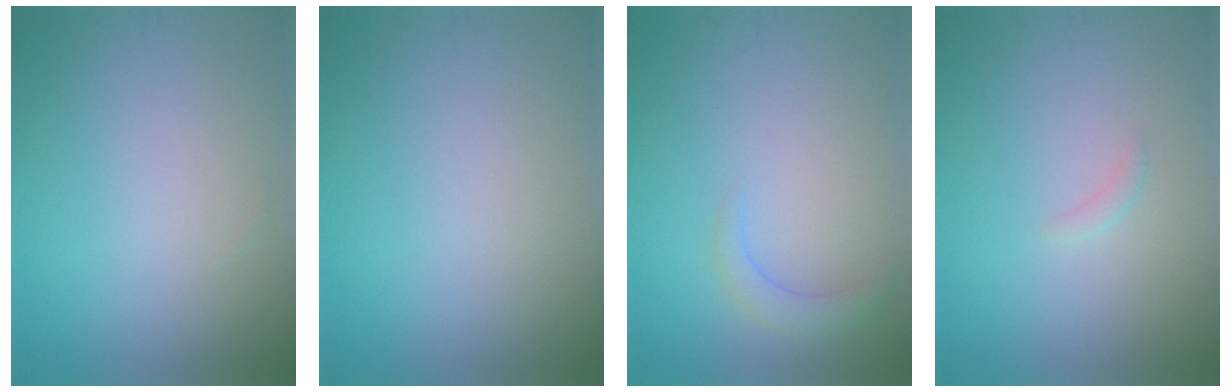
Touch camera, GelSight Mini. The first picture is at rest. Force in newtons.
{"total": 0.0}
{"total": 1.6, "press": 1.6, "slide": 0.2}
{"total": 0.6, "press": 0.6, "slide": 0.1}